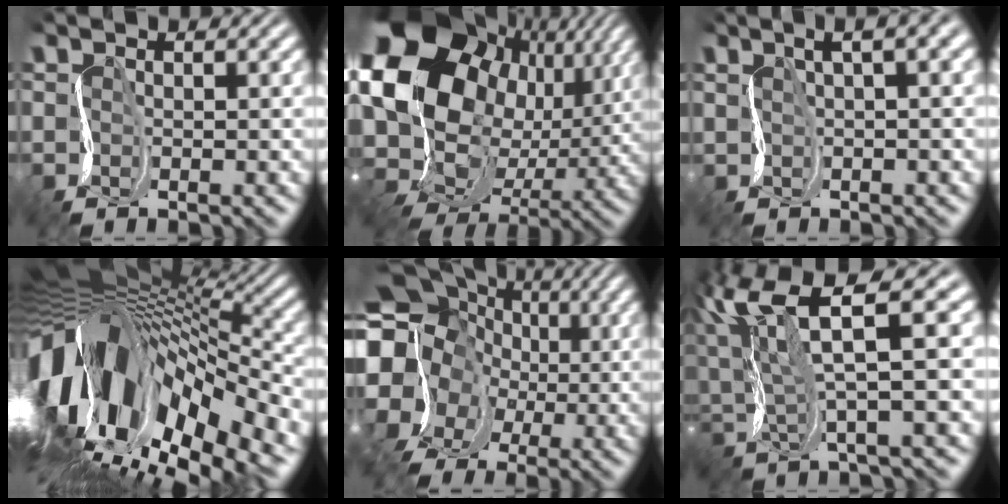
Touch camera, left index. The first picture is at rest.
{"total": 20.4, "force": [4.5, 16.9, 10.5], "torque": [-0.223, -0.002, 0.077]}
{"total": 4.5, "force": [1.9, 1.1, 3.9], "torque": [-0.039, 0.014, 0.030]}
{"total": 17.0, "force": [-1.1, 9.2, 14.2], "torque": [-0.241, -0.005, -0.007]}
{"total": 15.8, "force": [1.2, 14.7, 5.8], "torque": [-0.148, 0.022, -0.018]}
{"total": 9.1, "force": [4.2, 1.5, 7.9], "torque": [-0.161, 0.022, 0.081]}